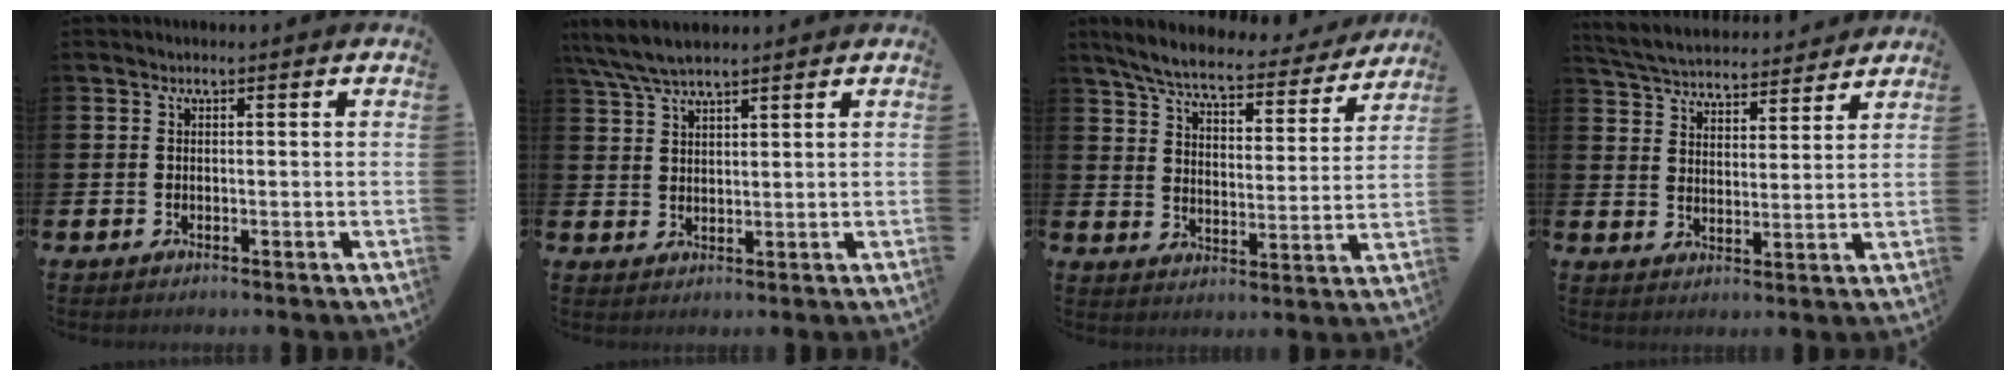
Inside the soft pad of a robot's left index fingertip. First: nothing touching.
{"total": 5.7, "force": [5.0, 1.0, 2.5], "torque": [-0.062, -0.010, 0.093]}
{"total": 6.9, "force": [6.4, 1.0, 2.5], "torque": [-0.075, -0.041, 0.106]}
{"total": 5.3, "force": [5.2, 0.9, 0.4], "torque": [-0.031, -0.039, 0.091]}